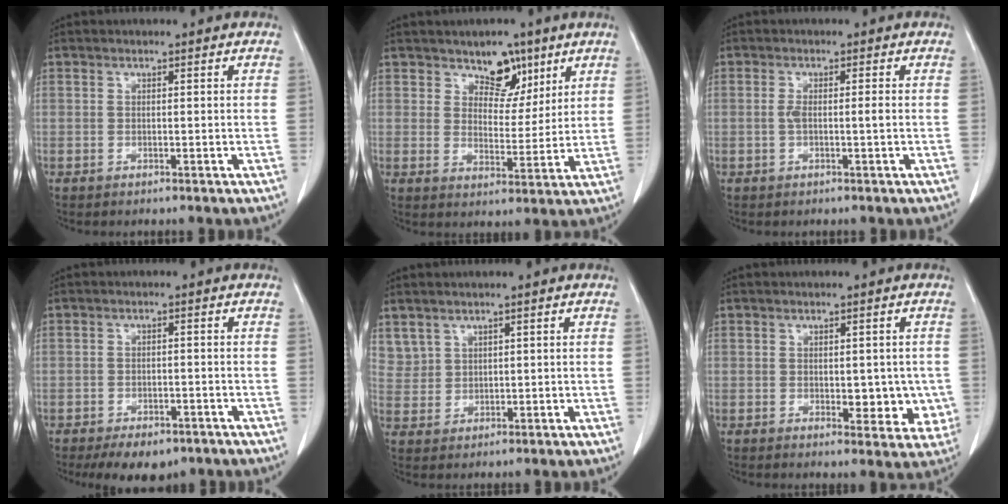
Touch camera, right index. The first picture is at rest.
{"total": 6.3, "force": [4.2, 3.8, 2.8], "torque": [-0.031, 0.000, 0.070]}
{"total": 2.0, "force": [-0.1, 0.2, 2.0], "torque": [-0.039, 0.003, 0.000]}
{"total": 7.2, "force": [-5.2, 3.5, 3.5], "torque": [-0.044, 0.000, -0.070]}
{"total": 3.8, "force": [2.7, 2.7, 0.3], "torque": [0.002, 0.004, 0.063]}
{"total": 6.1, "force": [-0.5, 3.4, 5.1], "torque": [-0.039, -0.001, 0.004]}